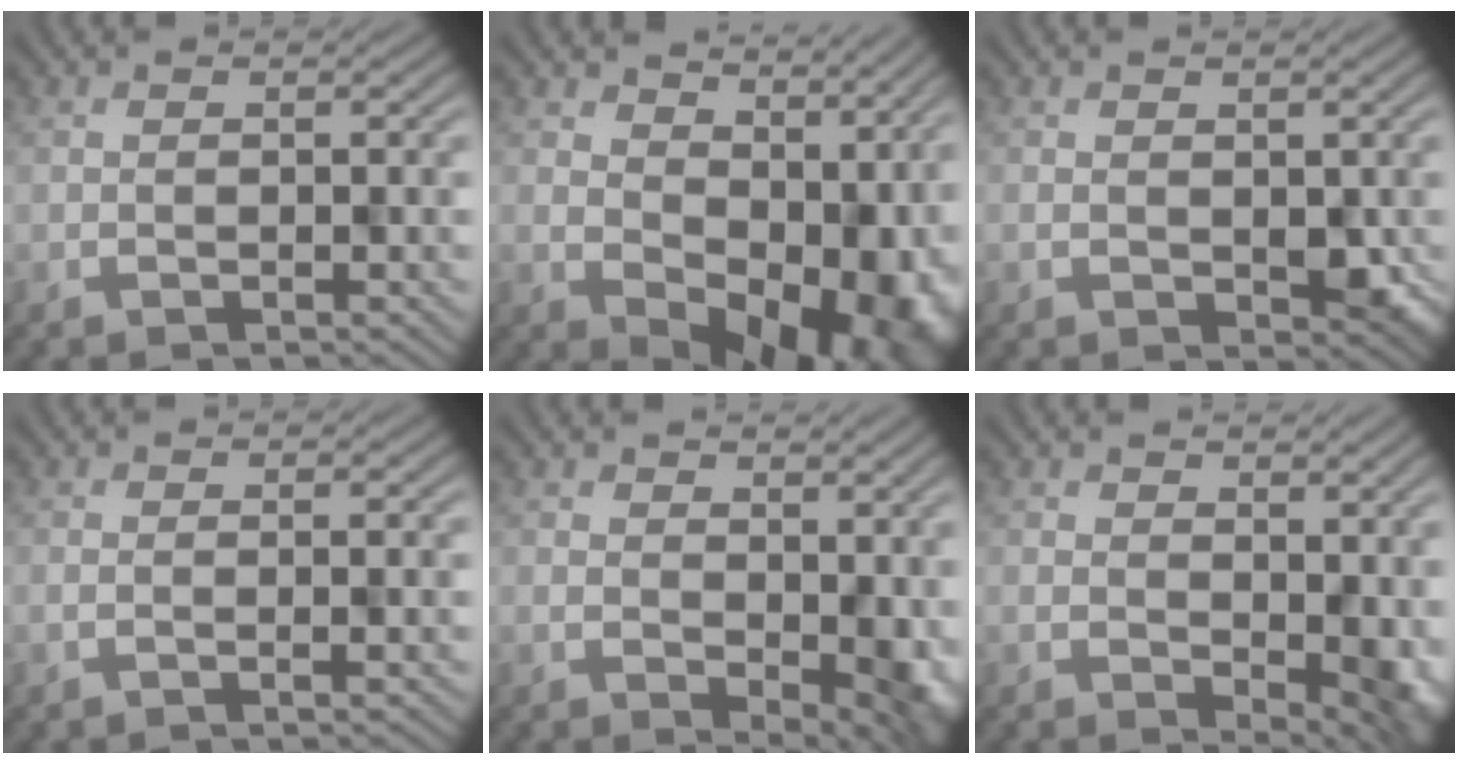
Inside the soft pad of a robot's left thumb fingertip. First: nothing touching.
{"total": 13.6, "force": [1.5, 8.7, 10.4], "torque": [-0.134, -0.032, 0.056]}
{"total": 3.4, "force": [-0.8, 2.2, 2.6], "torque": [-0.039, -0.001, 0.007]}
{"total": 1.0, "force": [-0.4, 0.1, 0.9], "torque": [-0.005, 0.006, -0.018]}
{"total": 6.0, "force": [-0.5, 3.2, 5.0], "torque": [-0.073, -0.021, 0.014]}
{"total": 5.5, "force": [-0.4, 2.9, 4.7], "torque": [-0.068, -0.020, 0.016]}